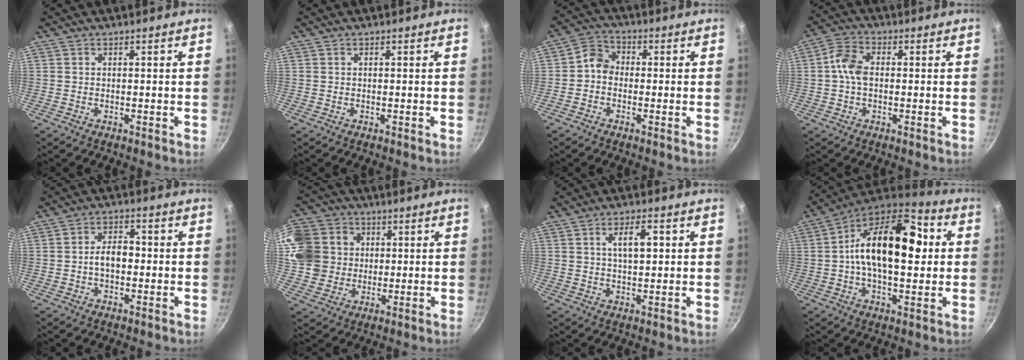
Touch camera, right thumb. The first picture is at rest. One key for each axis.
{"total": 0.0}
{"total": 4.6, "fx": -0.8, "fy": 3.9, "fz": 2.4, "tx": -0.024, "ty": 0.021, "tz": -0.033}
{"total": 6.1, "fx": 0.0, "fy": 4.0, "fz": 4.6, "tx": -0.088, "ty": 0.021, "tz": -0.008}
{"total": 5.3, "fx": -0.6, "fy": 3.4, "fz": 4.0, "tx": -0.048, "ty": 0.020, "tz": -0.013}
{"total": 17.9, "fx": 3.3, "fy": 16.0, "fz": 7.4, "tx": -0.161, "ty": 0.028, "tz": 0.063}
{"total": 5.7, "fx": 1.5, "fy": 2.5, "fz": 4.9, "tx": -0.068, "ty": 0.002, "tz": 0.026}
{"total": 21.3, "fx": 2.3, "fy": 11.7, "fz": 17.6, "tx": -0.265, "ty": 0.026, "tz": 0.012}